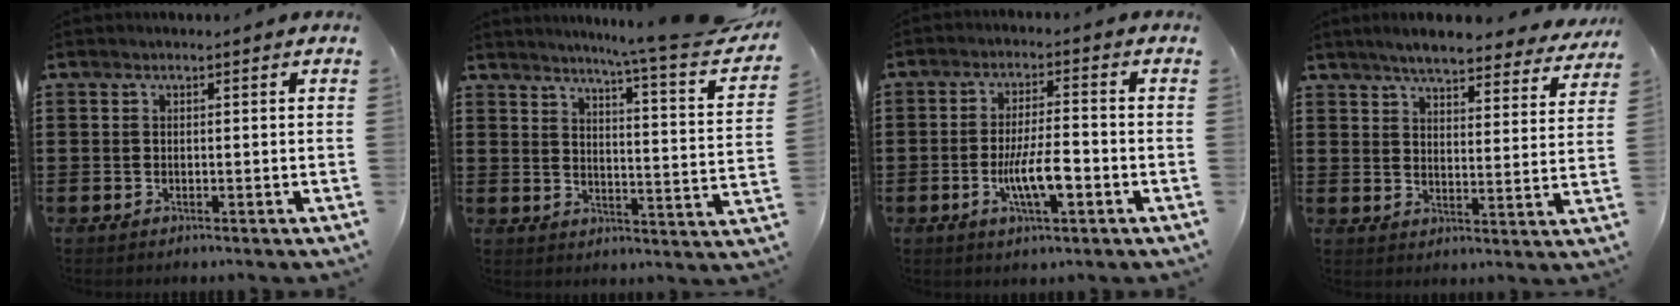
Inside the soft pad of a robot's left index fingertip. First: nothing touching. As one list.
[{"total": 6.1, "force": [5.2, -1.3, 3.0], "torque": [-0.066, -0.052, 0.076]}, {"total": 7.4, "force": [-2.3, 1.9, 6.8], "torque": [-0.139, -0.007, -0.045]}, {"total": 5.5, "force": [5.2, 0.3, 1.9], "torque": [-0.058, -0.023, 0.090]}]